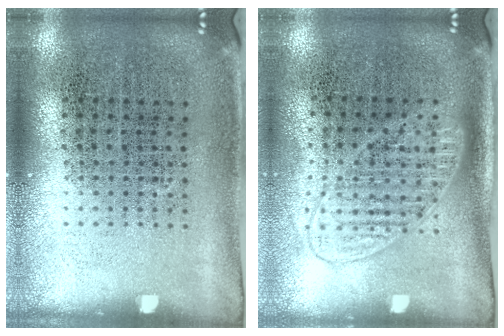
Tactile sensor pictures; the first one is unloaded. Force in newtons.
{"total": 1.4, "press": 1.2, "slide": 0.7}